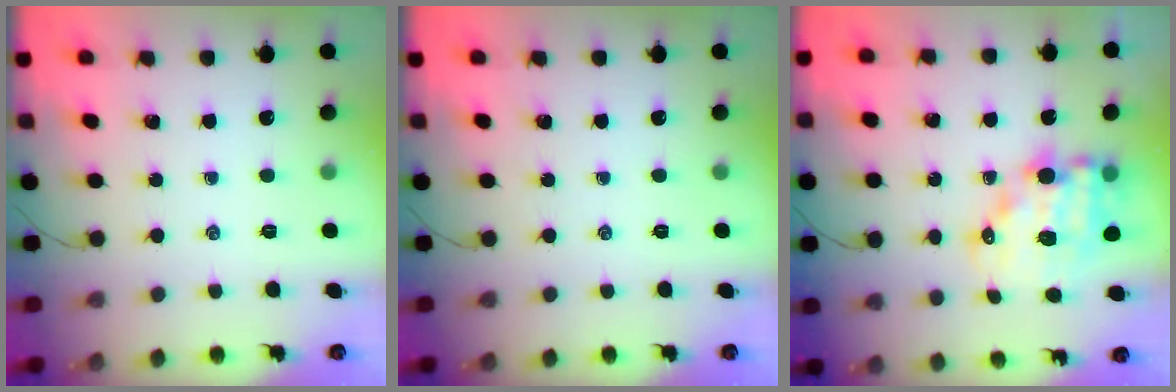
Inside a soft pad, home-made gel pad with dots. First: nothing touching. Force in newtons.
{"total": 0.0}
{"total": 12.7, "press": 12.4, "slide": 2.9}